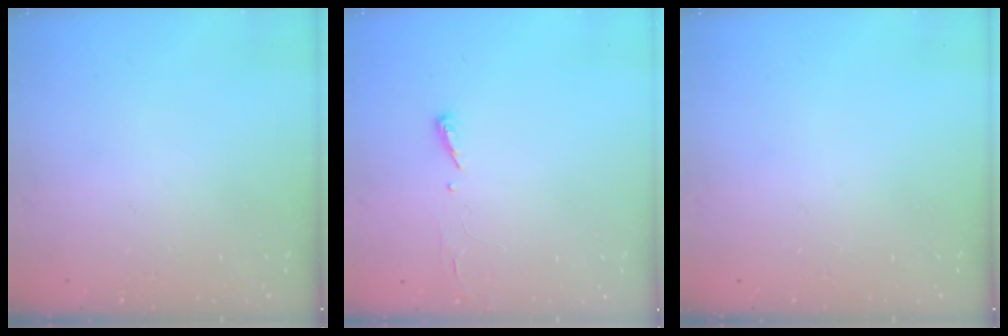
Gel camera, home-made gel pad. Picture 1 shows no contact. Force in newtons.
{"total": 2.9, "press": 2.9, "slide": 0.4}
{"total": 0.0}